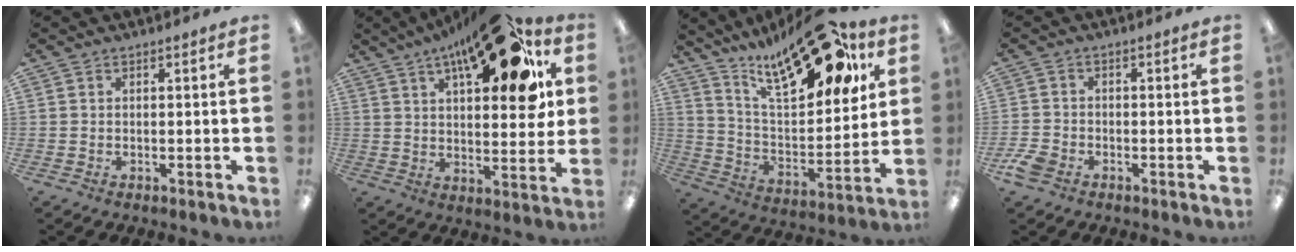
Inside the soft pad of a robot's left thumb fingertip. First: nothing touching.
{"total": 23.1, "force": [12.6, 9.4, 16.9], "torque": [-0.226, -0.070, 0.195]}
{"total": 24.2, "force": [16.0, 9.4, 15.5], "torque": [-0.239, -0.086, 0.267]}
{"total": 4.5, "force": [-3.0, 2.8, 1.9], "torque": [-0.043, 0.009, -0.056]}